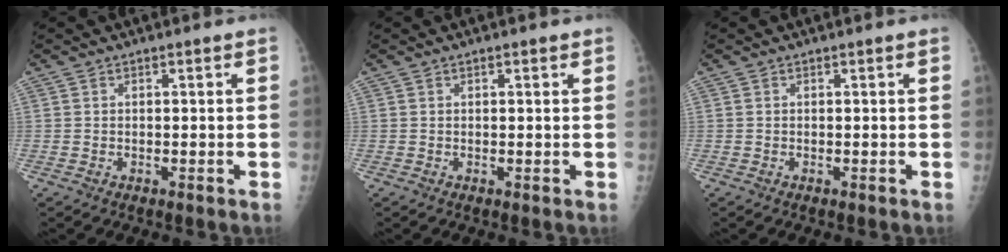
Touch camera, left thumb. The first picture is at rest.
{"total": 0.9, "force": [0.5, 0.3, 0.7], "torque": [-0.010, 0.000, 0.006]}
{"total": 0.0}